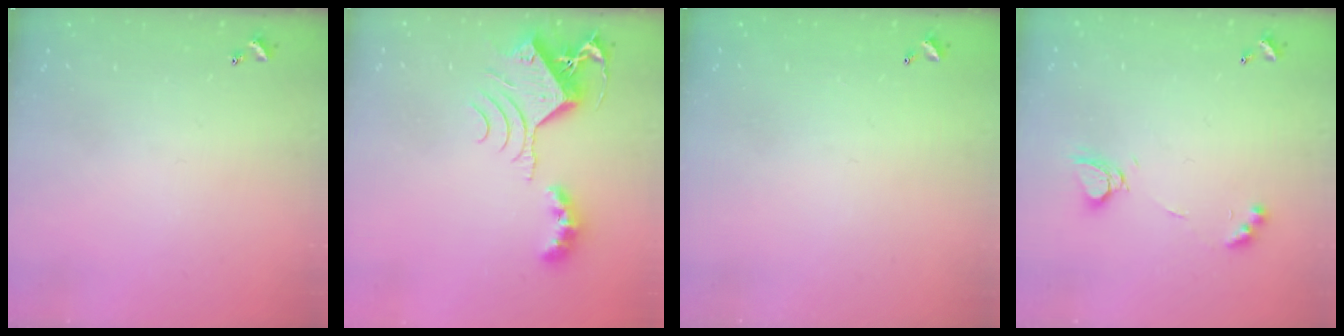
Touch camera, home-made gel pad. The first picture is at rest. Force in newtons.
{"total": 8.6, "press": 8.5, "slide": 1.3}
{"total": 2.8, "press": 2.8, "slide": 0.1}
{"total": 5.4, "press": 5.4, "slide": 0.2}